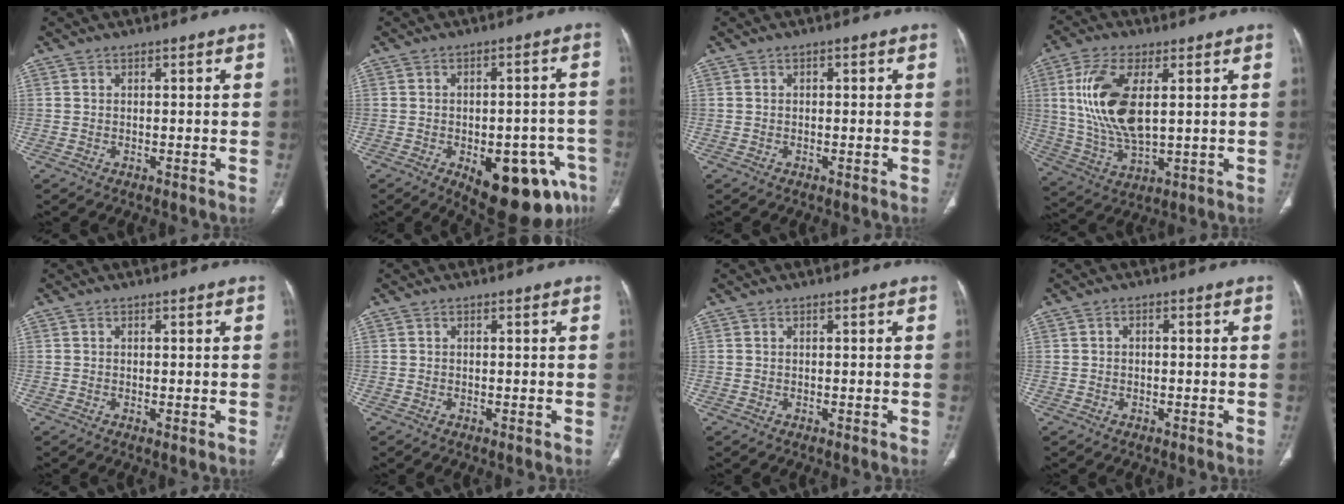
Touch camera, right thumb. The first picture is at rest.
{"total": 17.2, "force": [-7.8, 7.9, 13.2], "torque": [-0.118, 0.029, -0.084]}
{"total": 0.8, "force": [0.2, 0.5, 0.6], "torque": [-0.006, 0.002, 0.001]}
{"total": 15.2, "force": [2.9, 6.8, 13.2], "torque": [-0.276, -0.013, 0.065]}
{"total": 0.7, "force": [-0.1, 0.2, 0.7], "torque": [-0.016, -0.004, -0.002]}
{"total": 0.0}
{"total": 0.0}
{"total": 0.9, "force": [-0.1, 0.6, 0.6], "torque": [-0.006, 0.003, -0.005]}